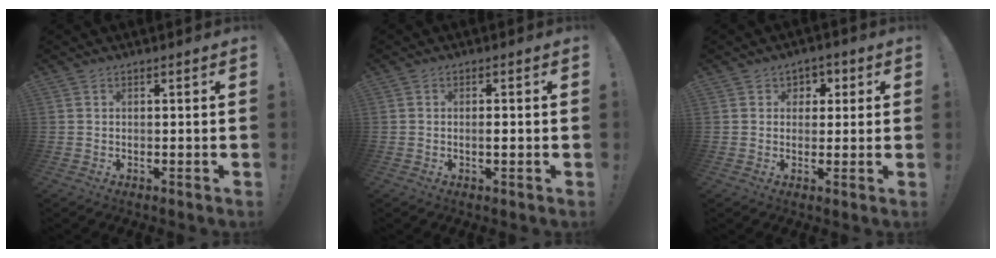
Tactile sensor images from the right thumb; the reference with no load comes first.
{"total": 1.5, "force": [-0.3, 0.2, 1.4], "torque": [-0.009, -0.006, -0.010]}
{"total": 4.0, "force": [0.7, 3.9, 0.7], "torque": [-0.008, 0.000, 0.011]}